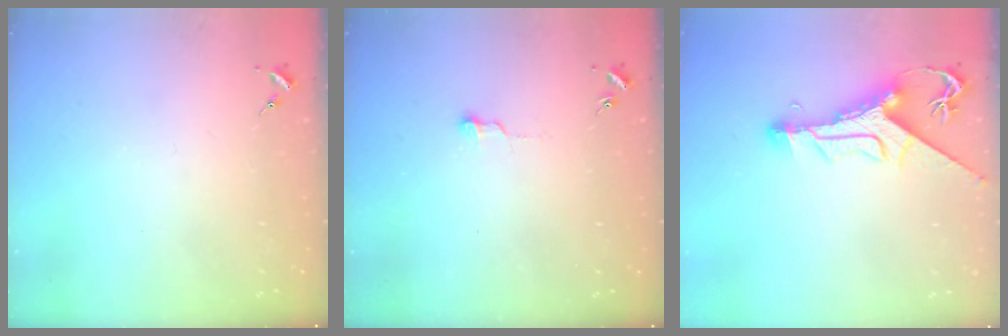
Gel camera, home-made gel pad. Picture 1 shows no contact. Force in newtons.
{"total": 4.0, "press": 4.0, "slide": 0.4}
{"total": 11.4, "press": 11.4, "slide": 1.3}